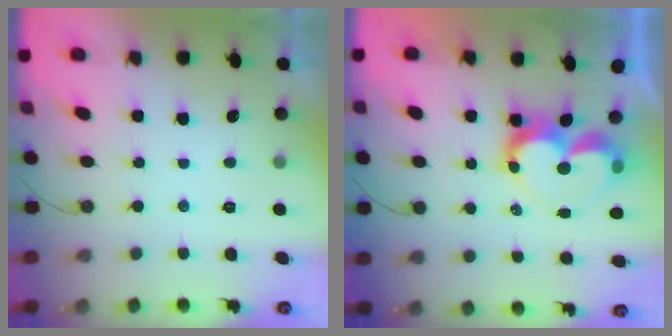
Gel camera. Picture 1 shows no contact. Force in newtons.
{"total": 11.0, "press": 11.0, "slide": 0.8}